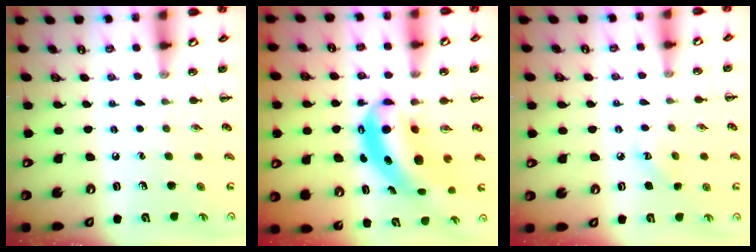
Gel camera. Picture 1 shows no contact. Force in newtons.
{"total": 9.2, "press": 8.9, "slide": 2.0}
{"total": 3.4, "press": 3.3, "slide": 1.0}